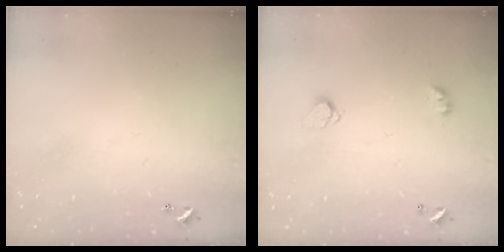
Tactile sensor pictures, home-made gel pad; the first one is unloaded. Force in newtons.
{"total": 3.3, "press": 3.3, "slide": 0.2}